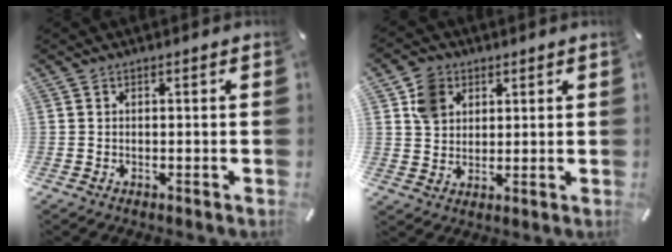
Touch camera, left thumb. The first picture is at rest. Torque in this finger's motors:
{"motor_torque": [0.69, -1.20, 0.10, 0.06, -0.05]}